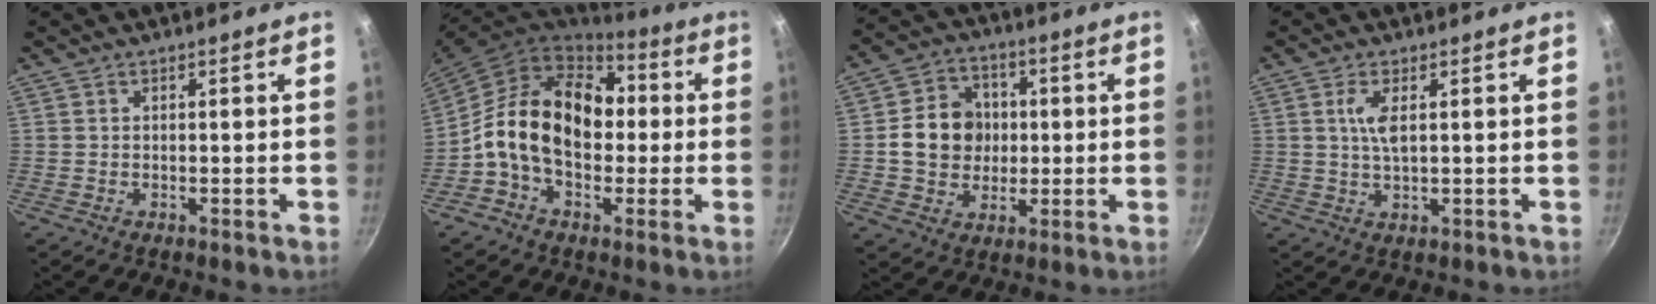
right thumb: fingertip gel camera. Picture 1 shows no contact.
{"total": 18.6, "force": [0.4, 13.2, 13.1], "torque": [-0.188, 0.041, -0.007]}
{"total": 14.6, "force": [0.1, 12.8, 7.0], "torque": [-0.085, 0.026, -0.003]}
{"total": 4.2, "force": [0.9, 1.4, 3.8], "torque": [-0.081, 0.000, 0.019]}